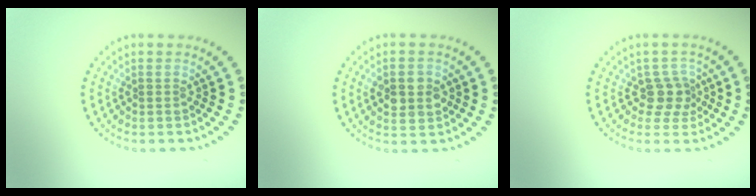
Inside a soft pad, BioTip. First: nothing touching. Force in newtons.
{"total": 3.0, "press": 3.0, "slide": 0.1}
{"total": 2.6, "press": 2.1, "slide": 1.5}